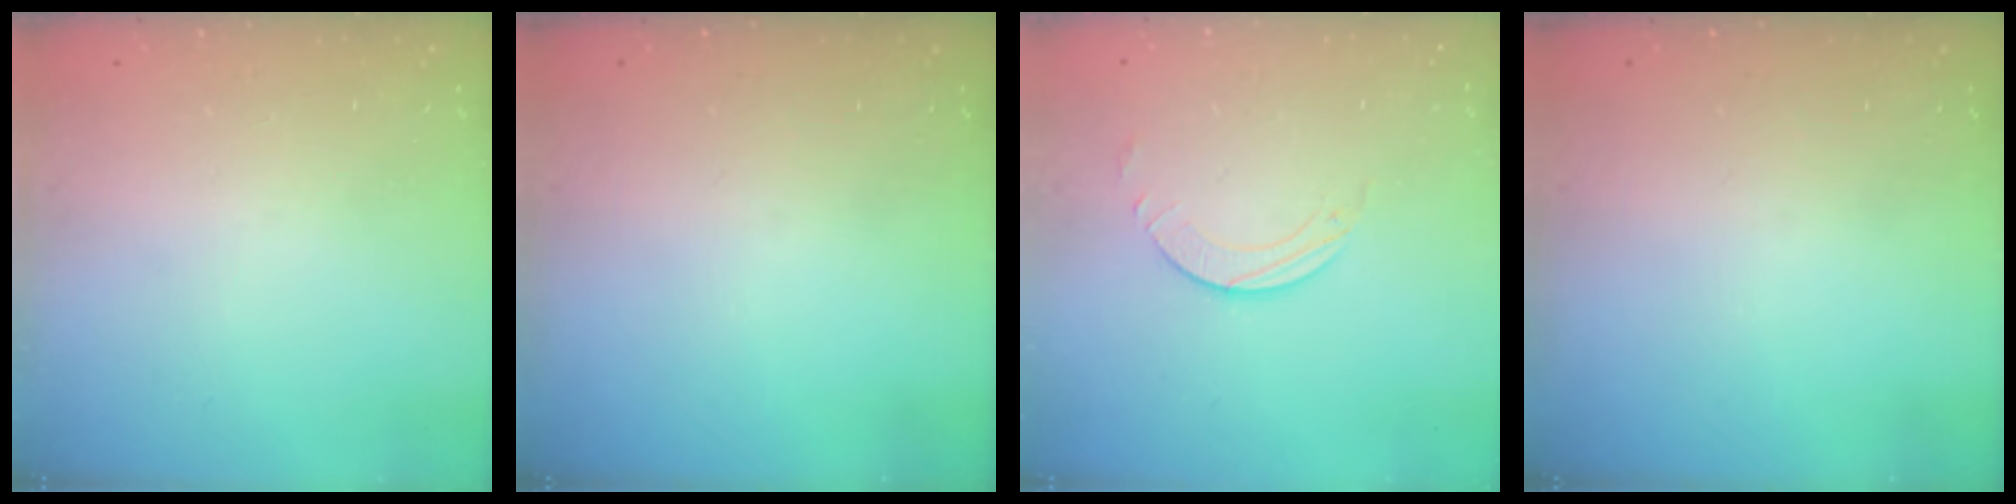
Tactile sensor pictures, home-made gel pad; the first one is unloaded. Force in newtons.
{"total": 0.0}
{"total": 1.7, "press": 1.7, "slide": 0.2}
{"total": 0.0}